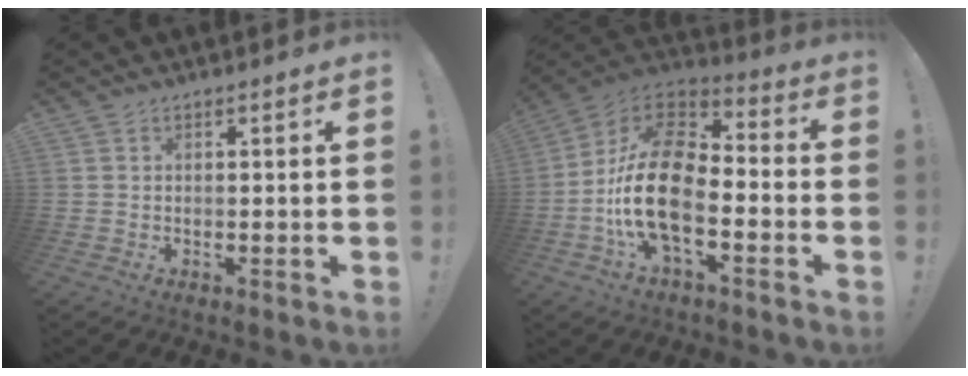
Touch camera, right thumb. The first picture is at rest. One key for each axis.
{"total": 21.3, "fx": -5.5, "fy": 11.2, "fz": 17.2, "tx": -0.347, "ty": 0.028, "tz": -0.090}